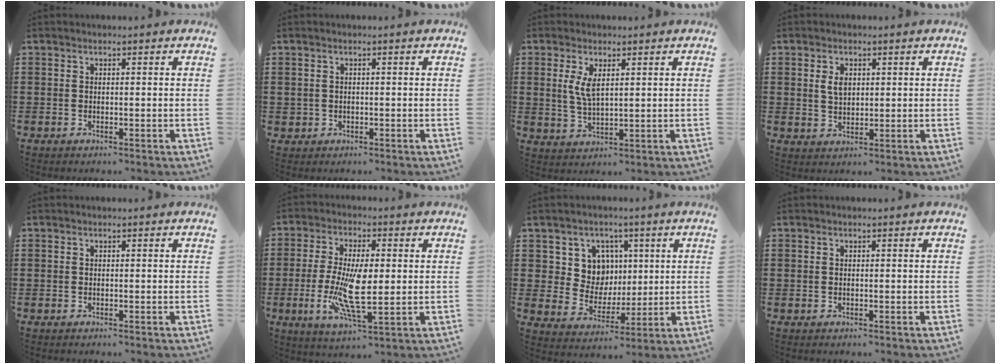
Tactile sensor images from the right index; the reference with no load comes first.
{"total": 0.7, "force": [-0.1, 0.7, 0.0], "torque": [-0.002, 0.006, -0.003]}
{"total": 4.2, "force": [1.3, 1.7, 3.5], "torque": [-0.074, 0.006, 0.023]}
{"total": 2.9, "force": [0.8, 1.8, 2.1], "torque": [-0.047, 0.007, 0.015]}
{"total": 0.0}
{"total": 10.5, "force": [-0.6, 3.4, 9.9], "torque": [-0.207, -0.013, -0.010]}
{"total": 8.2, "force": [2.5, 7.3, 2.8], "torque": [-0.075, 0.007, 0.048]}
{"total": 0.0}